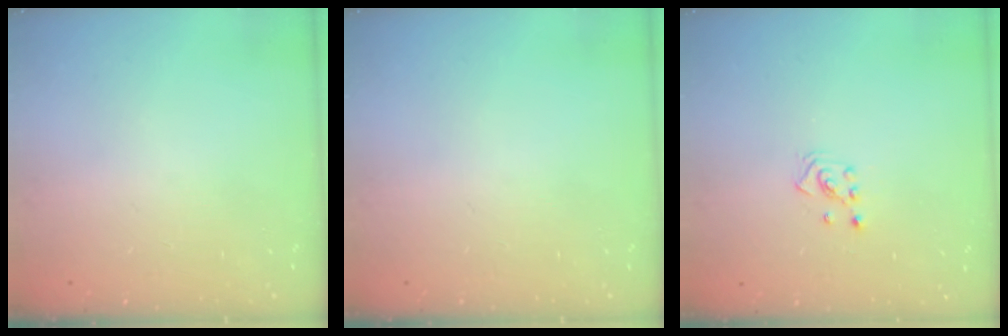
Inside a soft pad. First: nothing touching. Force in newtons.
{"total": 0.0}
{"total": 2.1, "press": 2.1, "slide": 0.3}